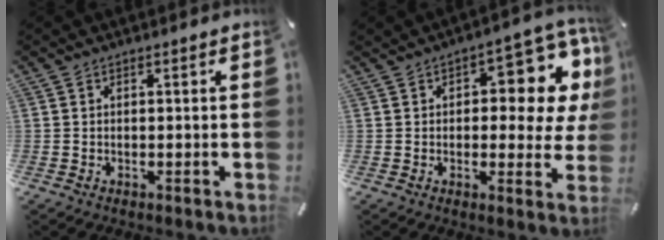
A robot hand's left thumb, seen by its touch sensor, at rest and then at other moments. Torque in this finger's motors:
{"motor_torque": [0.28, 0.28, 0.22, -0.19, 0.10]}